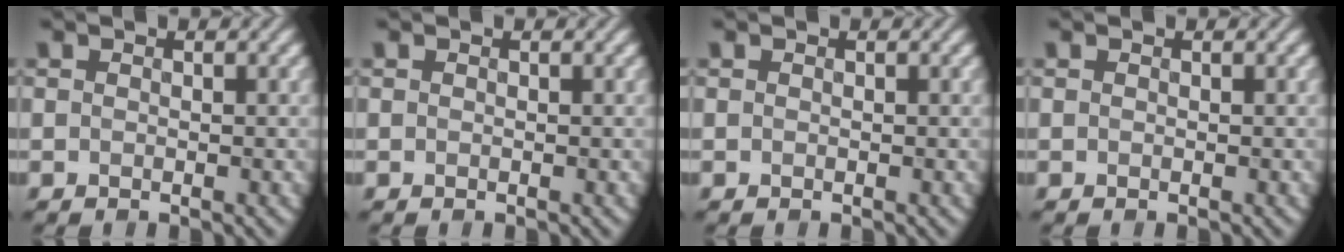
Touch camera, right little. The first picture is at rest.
{"total": 0.0}
{"total": 0.0}
{"total": 0.0}